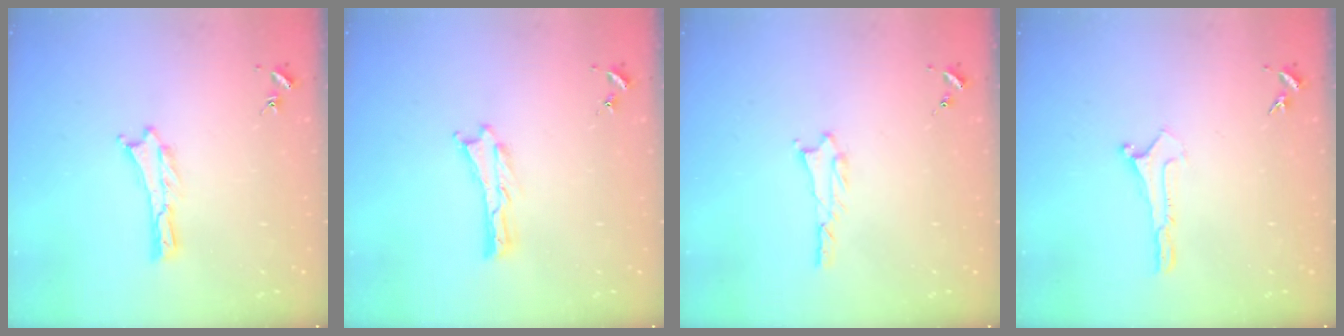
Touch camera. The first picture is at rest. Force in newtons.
{"total": 0.0}
{"total": 1.0, "press": 1.0, "slide": 0.1}
{"total": 0.0}